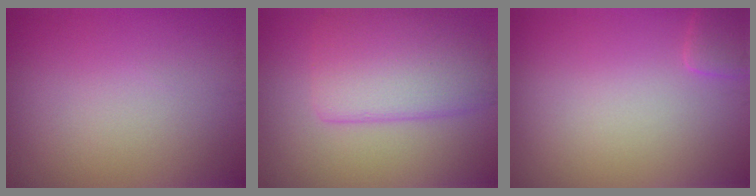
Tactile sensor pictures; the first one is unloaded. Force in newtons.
{"total": 6.3, "press": 6.3, "slide": 0.3}
{"total": 1.6, "press": 1.6, "slide": 0.1}